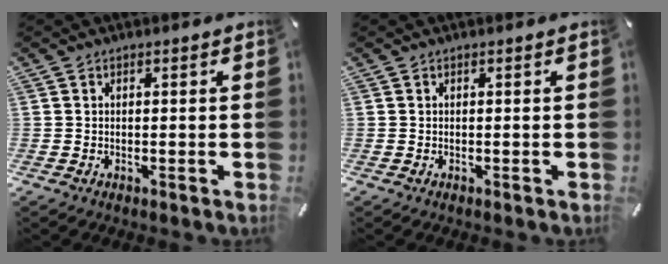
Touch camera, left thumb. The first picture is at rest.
{"total": 0.0}